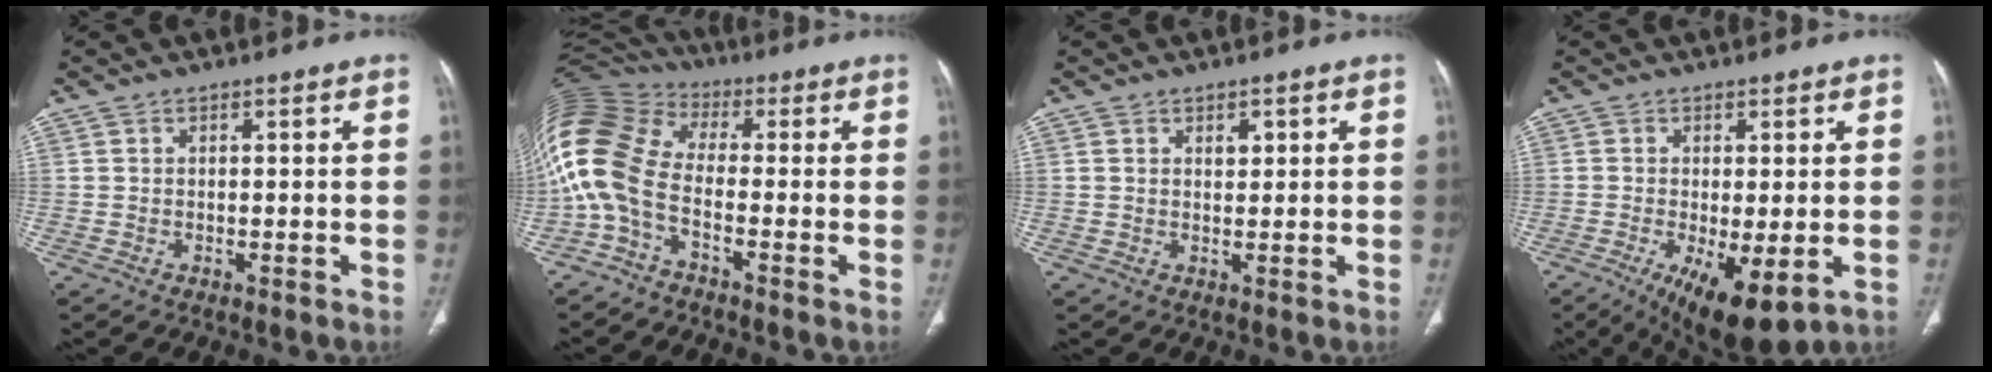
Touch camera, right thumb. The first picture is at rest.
{"total": 14.7, "force": [-3.4, 9.0, 11.2], "torque": [-0.245, 0.062, -0.081]}
{"total": 1.6, "force": [0.7, 1.1, 1.0], "torque": [-0.005, -0.003, 0.013]}
{"total": 10.7, "force": [-3.6, 3.7, 9.3], "torque": [-0.149, -0.021, -0.047]}